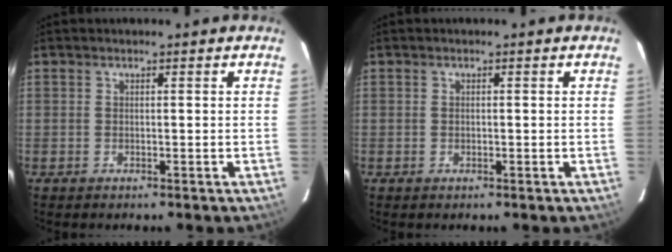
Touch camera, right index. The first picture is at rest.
{"total": 0.5, "force": [0.0, 0.4, 0.3], "torque": [-0.005, 0.001, -0.001]}